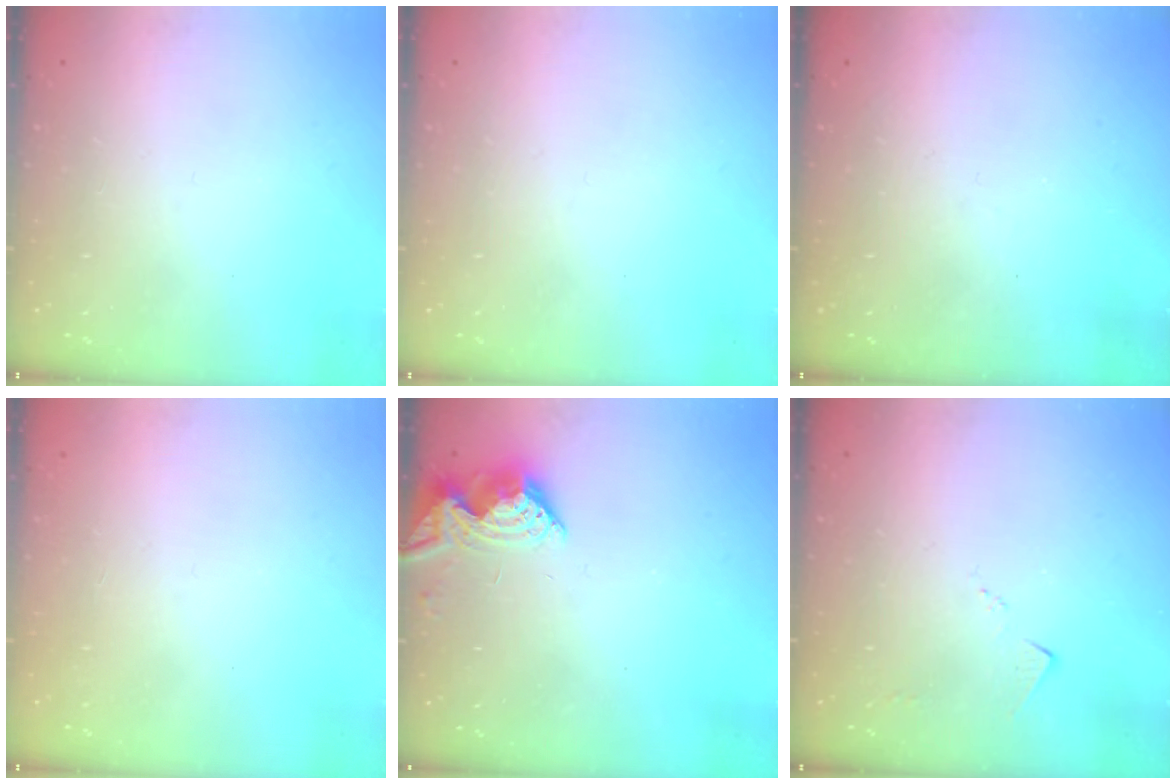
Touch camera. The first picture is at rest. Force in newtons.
{"total": 0.0}
{"total": 4.4, "press": 4.4, "slide": 0.6}
{"total": 1.1, "press": 1.1, "slide": 0.1}
{"total": 8.1, "press": 8.1, "slide": 0.6}
{"total": 3.5, "press": 3.5, "slide": 0.4}